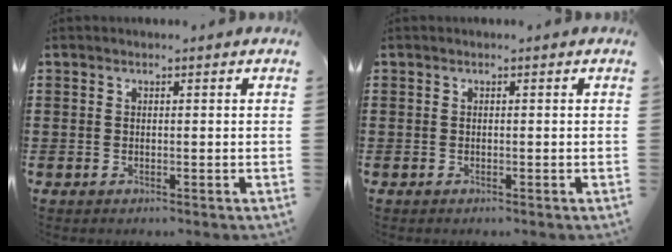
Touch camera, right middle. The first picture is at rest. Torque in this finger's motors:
{"motor_torque": [-0.04, -0.10, -0.01, 0.02]}